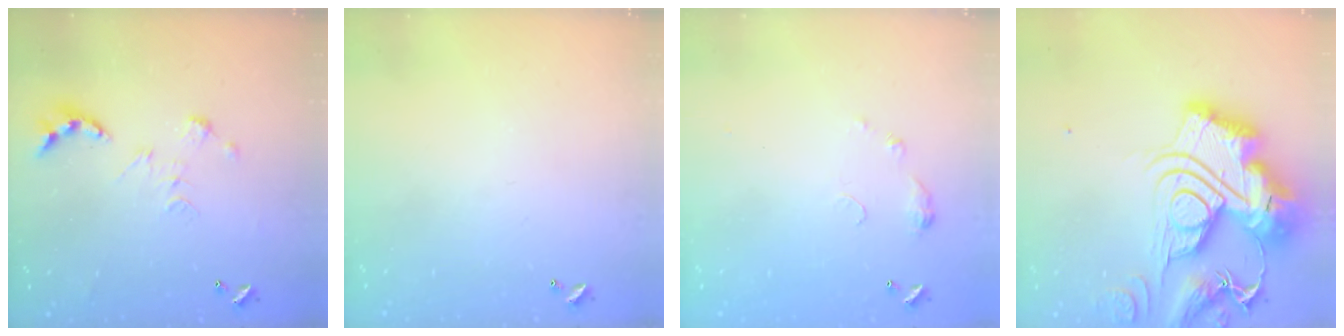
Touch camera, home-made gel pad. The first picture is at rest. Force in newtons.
{"total": 0.0}
{"total": 4.7, "press": 4.6, "slide": 0.7}
{"total": 0.6, "press": 0.6, "slide": 0.0}